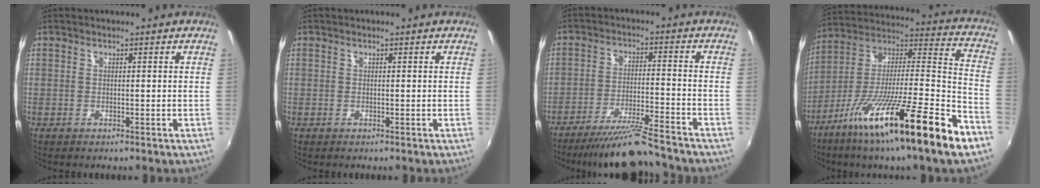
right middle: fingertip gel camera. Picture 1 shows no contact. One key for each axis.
{"total": 0.0}
{"total": 11.7, "fx": -10.6, "fy": 0.1, "fz": 4.8, "tx": -0.105, "ty": -0.012, "tz": -0.177}
{"total": 24.8, "fx": -14.7, "fy": 0.7, "fz": 19.9, "tx": -0.295, "ty": -0.027, "tz": -0.250}